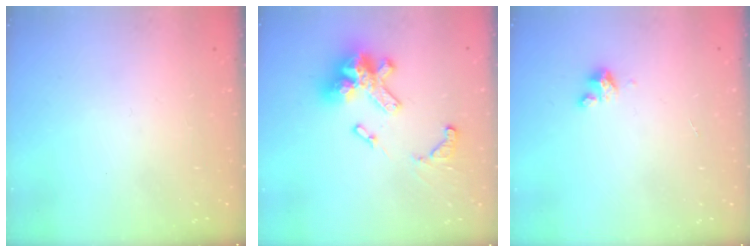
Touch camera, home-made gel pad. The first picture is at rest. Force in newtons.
{"total": 17.8, "press": 17.7, "slide": 1.9}
{"total": 4.4, "press": 4.4, "slide": 0.3}